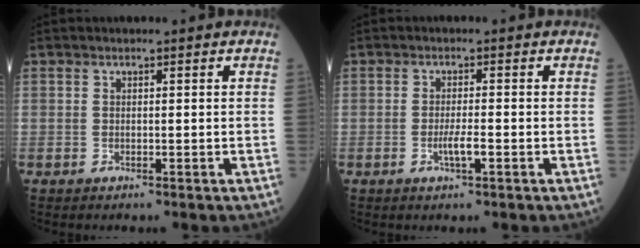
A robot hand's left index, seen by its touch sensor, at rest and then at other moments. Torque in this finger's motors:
{"motor_torque": [0.80, 0.09, 0.30, 0.08]}